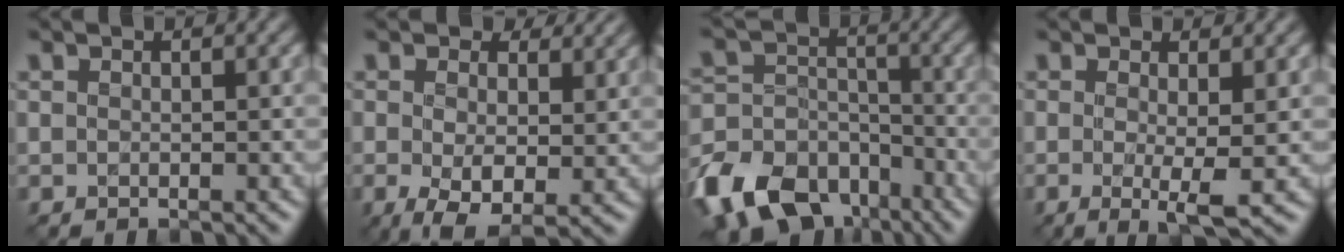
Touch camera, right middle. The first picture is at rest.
{"total": 6.2, "force": [0.3, 4.1, 4.7], "torque": [-0.090, -0.013, 0.005]}
{"total": 13.7, "force": [-8.7, 8.7, 6.1], "torque": [-0.140, -0.018, -0.151]}
{"total": 3.4, "force": [-0.3, 0.5, 3.3], "torque": [-0.059, -0.012, -0.006]}